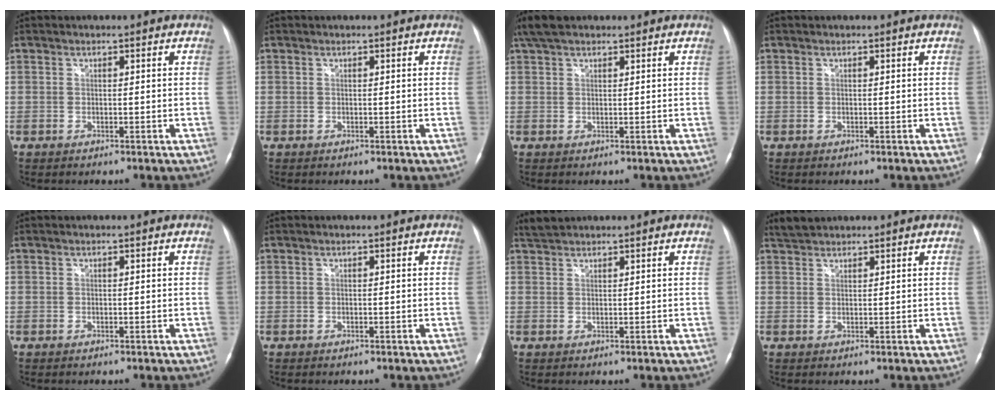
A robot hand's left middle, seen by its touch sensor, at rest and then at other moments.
{"total": 0.0}
{"total": 4.6, "force": [3.5, 1.9, 2.2], "torque": [-0.052, 0.027, 0.068]}
{"total": 0.0}
{"total": 0.0}
{"total": 0.0}
{"total": 2.3, "force": [2.2, 0.4, 0.4], "torque": [-0.013, 0.015, 0.045]}
{"total": 2.7, "force": [2.6, 0.7, 0.5], "torque": [-0.012, 0.016, 0.048]}